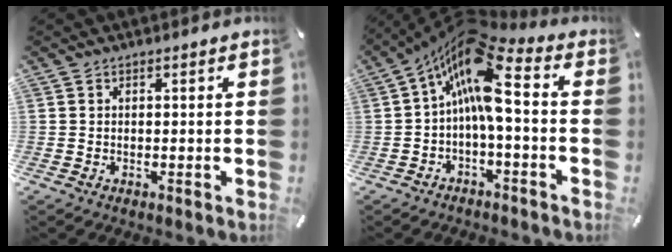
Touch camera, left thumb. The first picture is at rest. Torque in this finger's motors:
{"motor_torque": [-0.17, 2.42, 1.70, -1.09, 0.69]}